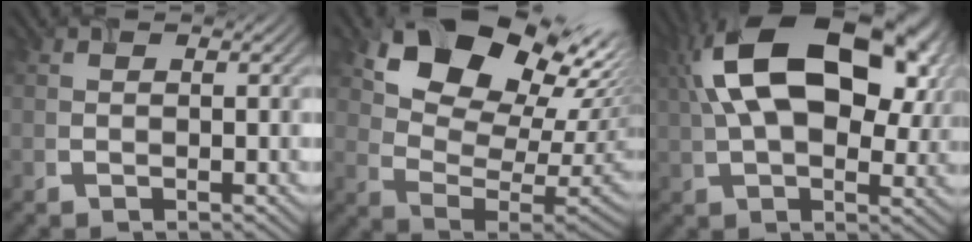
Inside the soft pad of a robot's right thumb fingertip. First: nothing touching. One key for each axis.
{"total": 14.4, "fx": 8.0, "fy": 8.7, "fz": 8.3, "tx": -0.145, "ty": 0.008, "tz": 0.151}
{"total": 17.1, "fx": 4.7, "fy": 9.8, "fz": 13.3, "tx": -0.238, "ty": 0.024, "tz": 0.073}